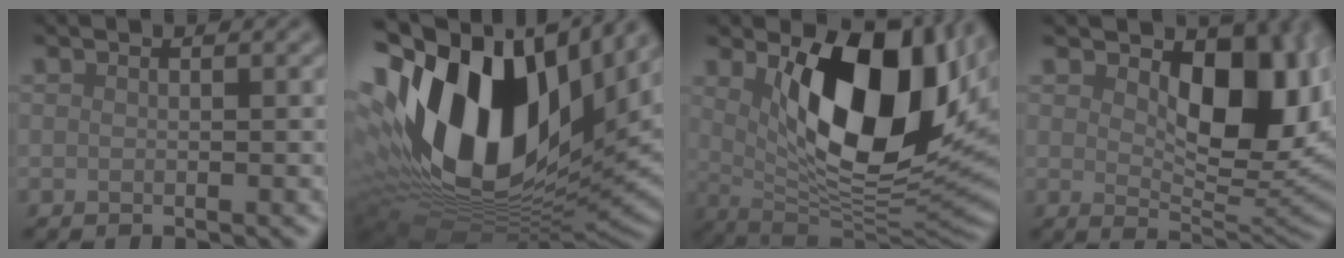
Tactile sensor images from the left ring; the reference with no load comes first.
{"total": 18.7, "force": [3.7, 11.8, 14.1], "torque": [-0.303, -0.005, 0.070]}
{"total": 14.1, "force": [3.3, 6.9, 11.8], "torque": [-0.167, -0.024, 0.060]}
{"total": 9.3, "force": [2.4, 5.1, 7.4], "torque": [-0.112, -0.011, 0.041]}